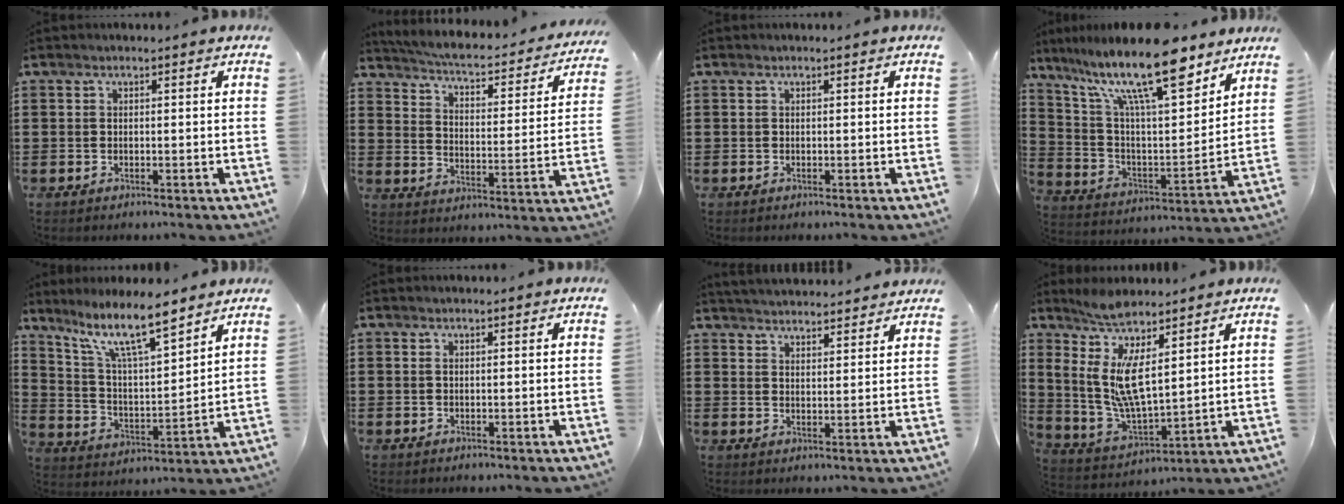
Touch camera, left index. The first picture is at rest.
{"total": 3.8, "force": [3.5, 0.0, 1.5], "torque": [-0.052, -0.035, 0.050]}
{"total": 0.0}
{"total": 17.3, "force": [11.8, 4.9, 11.6], "torque": [-0.237, -0.052, 0.197]}
{"total": 10.8, "force": [8.4, 1.9, 6.6], "torque": [-0.143, -0.034, 0.148]}
{"total": 0.0}
{"total": 3.5, "force": [3.5, 0.0, 0.1], "torque": [-0.013, -0.016, 0.064]}
{"total": 10.1, "force": [4.7, 3.1, 8.3], "torque": [-0.196, -0.033, 0.082]}